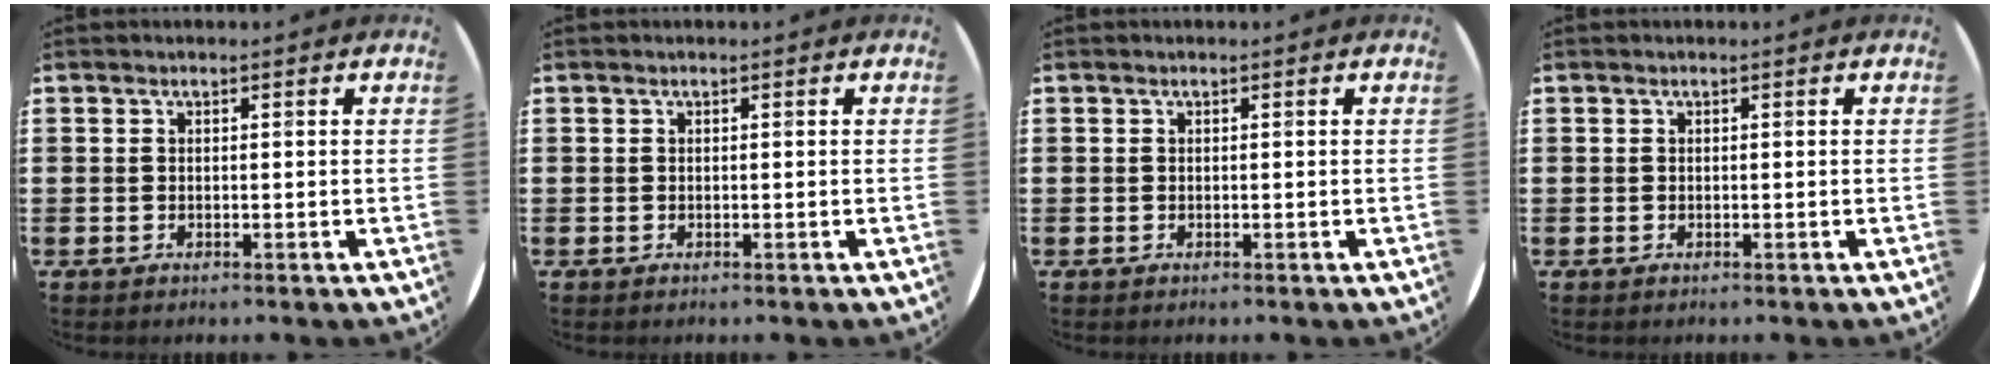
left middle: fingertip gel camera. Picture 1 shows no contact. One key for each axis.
{"total": 0.0}
{"total": 0.0}
{"total": 0.0}